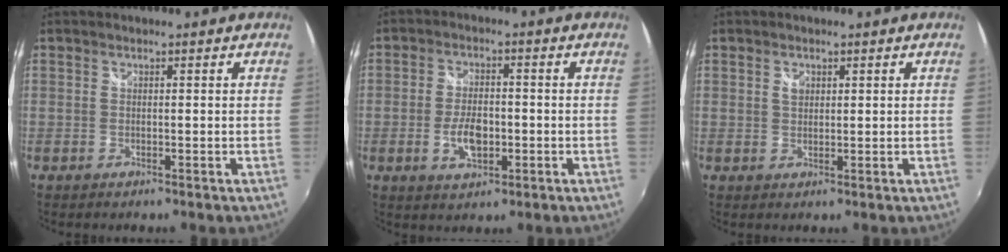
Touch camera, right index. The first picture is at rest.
{"total": 6.7, "force": [-1.8, 3.6, 5.4], "torque": [-0.109, -0.002, -0.028]}
{"total": 1.7, "force": [0.7, 1.3, 0.8], "torque": [-0.012, 0.003, 0.012]}